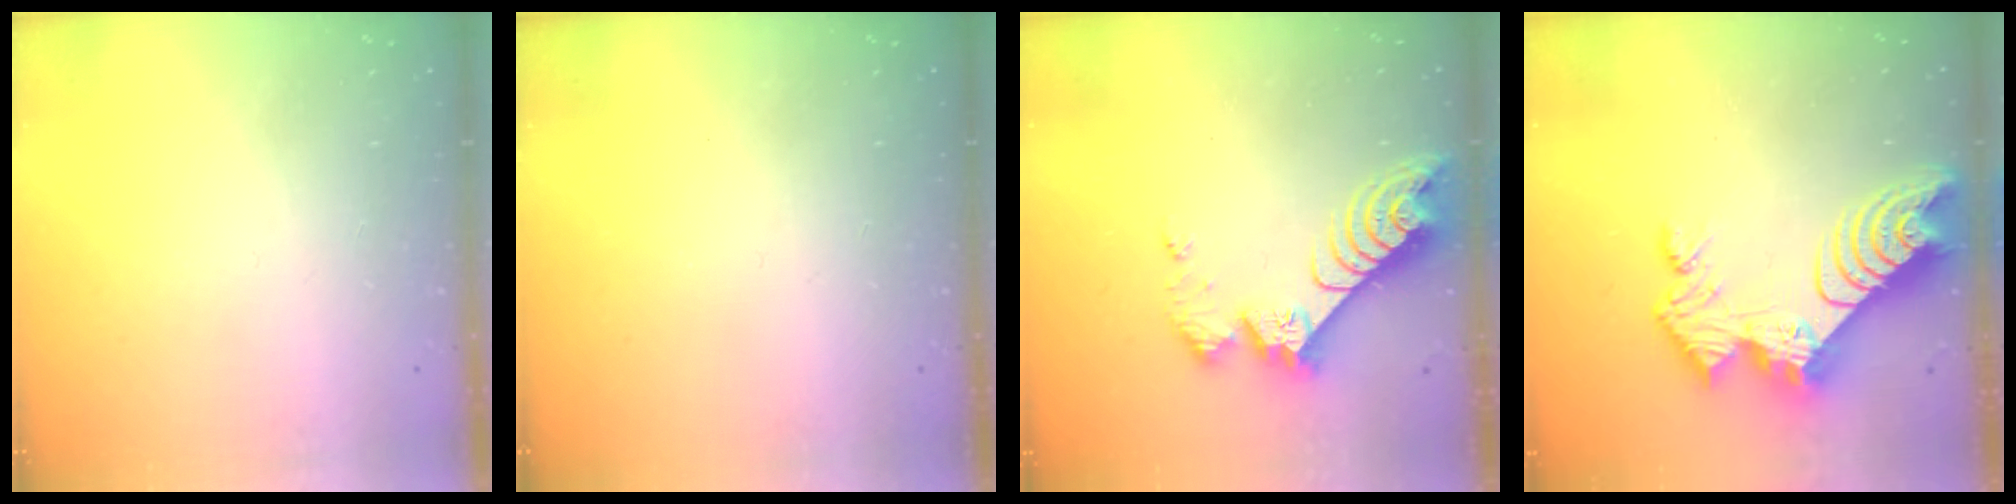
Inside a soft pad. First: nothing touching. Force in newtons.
{"total": 0.0}
{"total": 8.8, "press": 8.8, "slide": 0.8}
{"total": 16.6, "press": 16.6, "slide": 1.4}